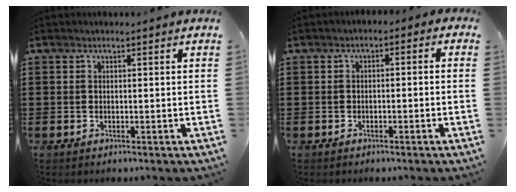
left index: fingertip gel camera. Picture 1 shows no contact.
{"total": 1.6, "force": [-1.5, 0.5, 0.3], "torque": [-0.020, 0.002, -0.036]}